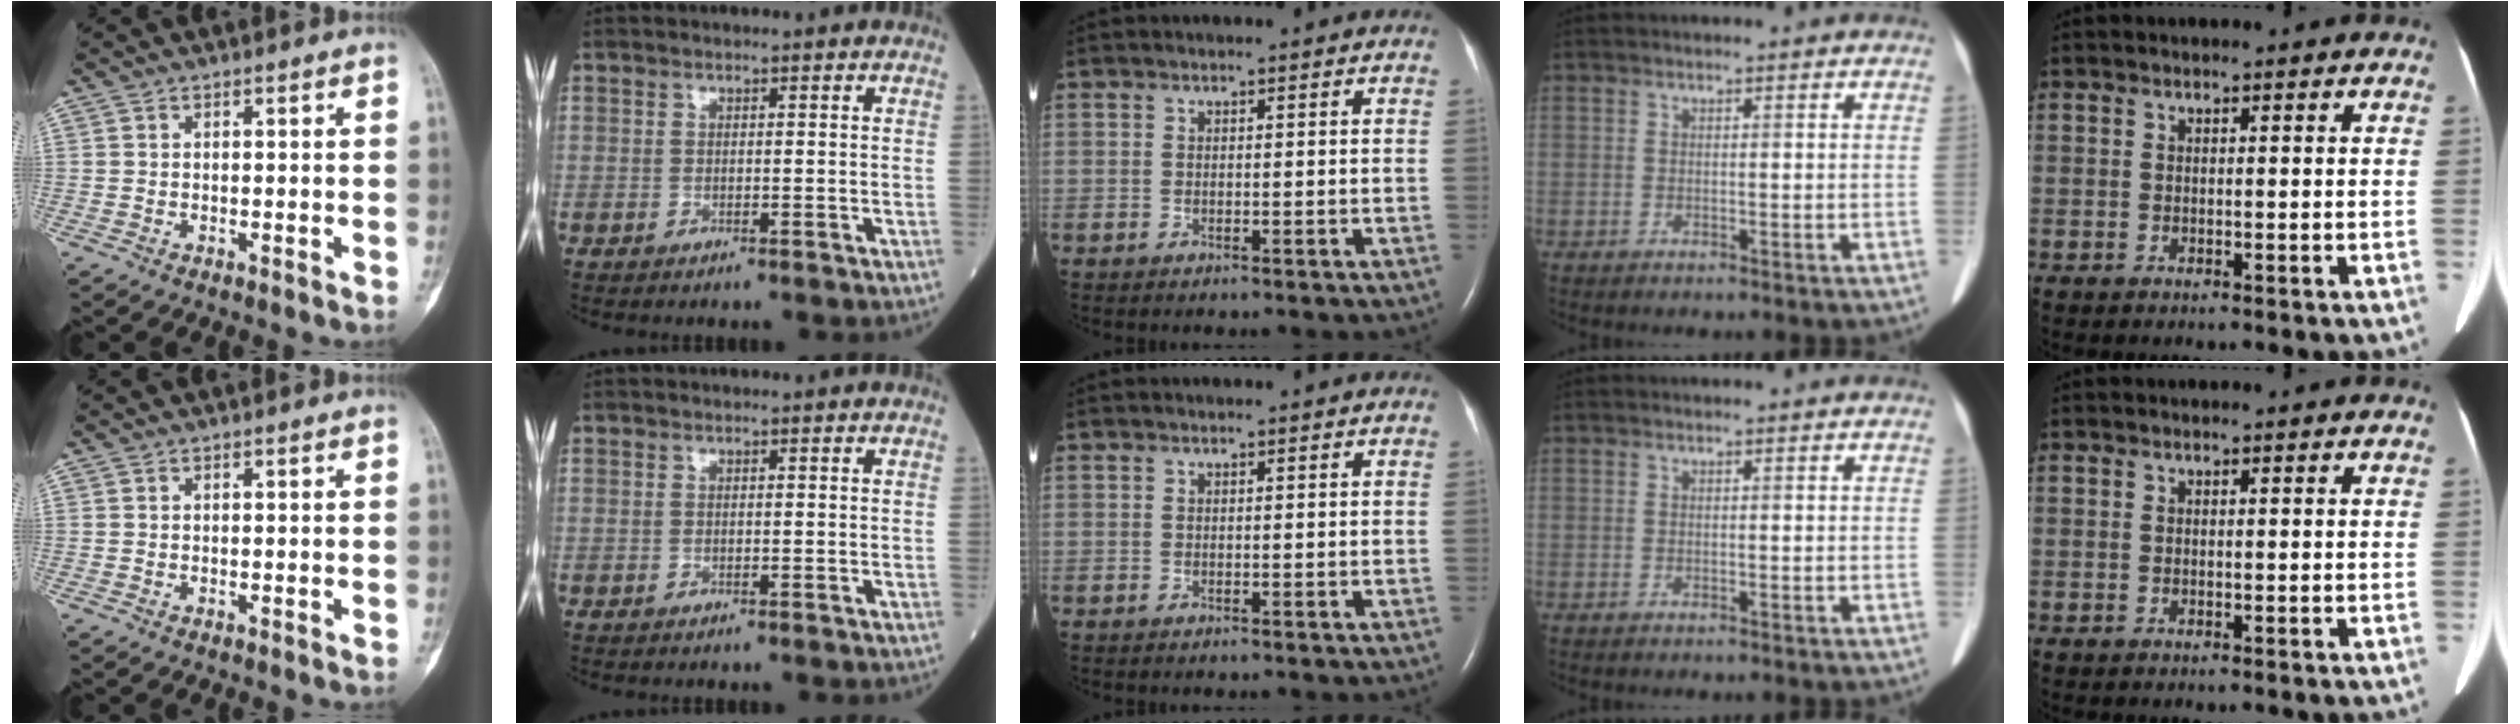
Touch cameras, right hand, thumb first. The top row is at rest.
{}